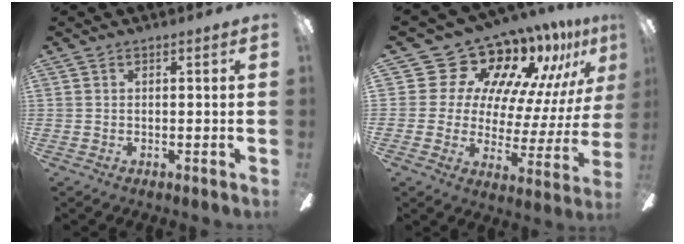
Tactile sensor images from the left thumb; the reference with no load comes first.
{"total": 19.2, "force": [14.6, 10.2, 7.1], "torque": [-0.120, -0.114, 0.269]}